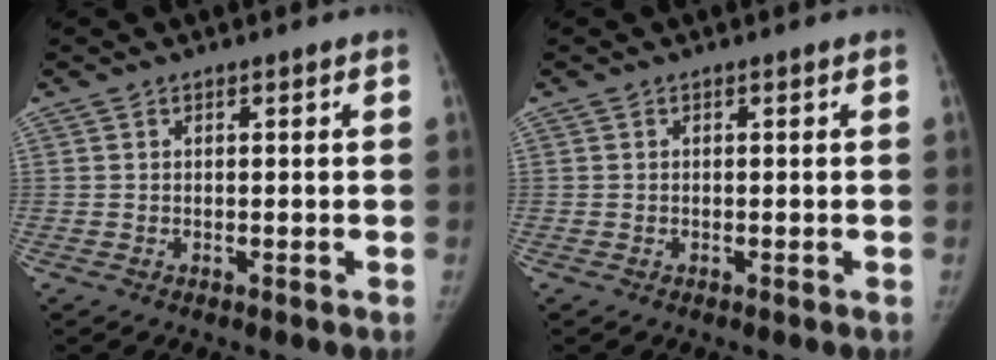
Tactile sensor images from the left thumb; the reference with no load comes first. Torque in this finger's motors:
{"motor_torque": [0.00, 0.00, 0.03, -0.03, 0.01]}